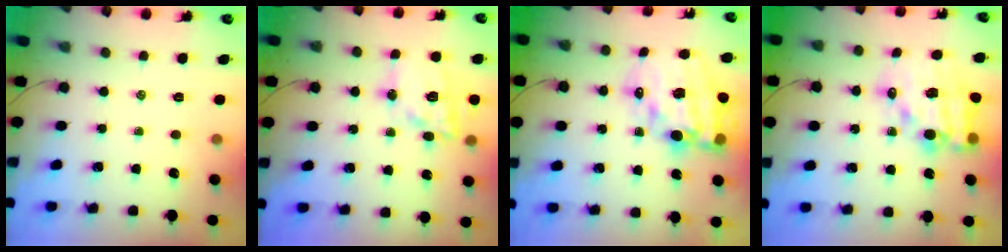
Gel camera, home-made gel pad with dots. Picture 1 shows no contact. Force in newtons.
{"total": 15.0, "press": 14.8, "slide": 2.6}
{"total": 20.3, "press": 19.7, "slide": 4.9}
{"total": 15.4, "press": 15.0, "slide": 3.2}